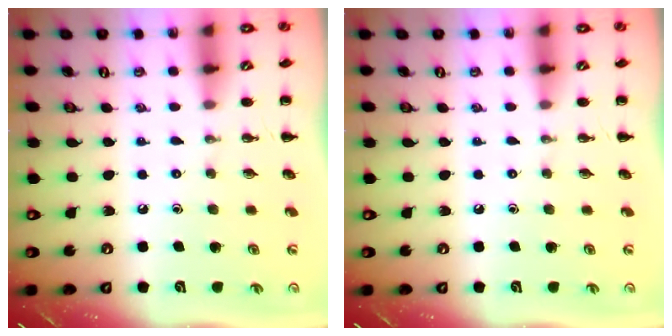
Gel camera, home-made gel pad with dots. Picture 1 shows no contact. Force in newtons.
{"total": 0.0}